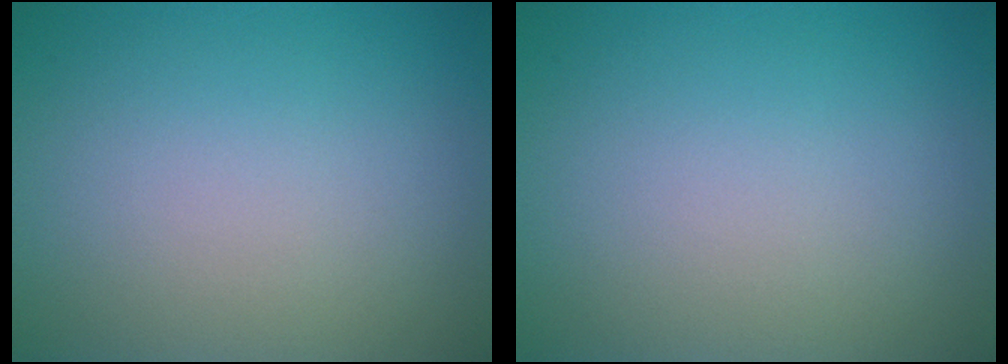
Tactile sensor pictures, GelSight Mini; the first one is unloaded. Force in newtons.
{"total": 0.0}